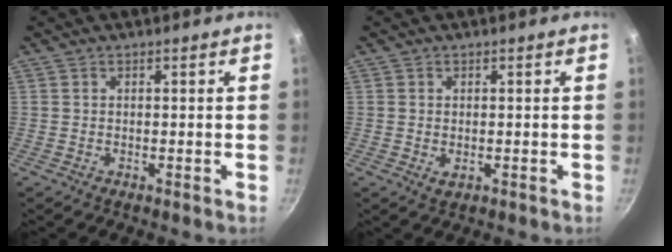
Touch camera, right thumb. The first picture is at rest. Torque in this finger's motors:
{"motor_torque": [-0.15, 0.14, -0.33, 0.55, -0.01]}